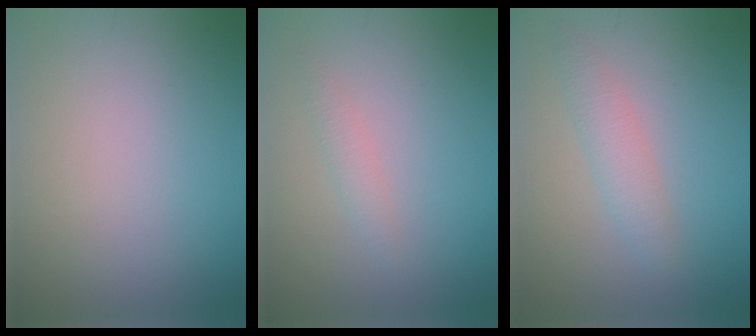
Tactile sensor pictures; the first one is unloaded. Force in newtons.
{"total": 1.2, "press": 1.2, "slide": 0.0}
{"total": 2.2, "press": 2.2, "slide": 0.1}